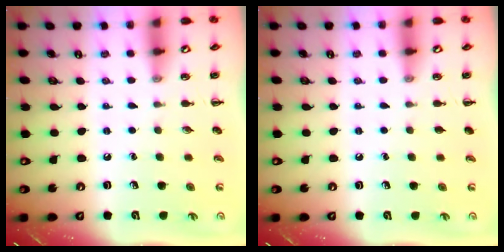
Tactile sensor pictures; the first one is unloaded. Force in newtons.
{"total": 0.0}